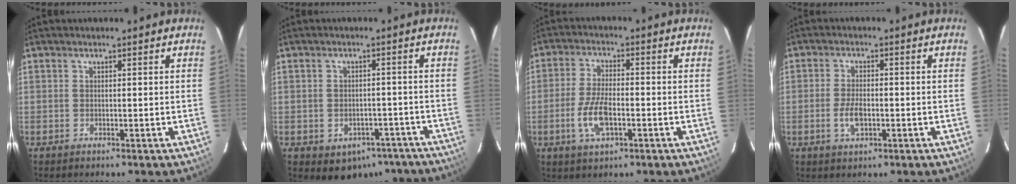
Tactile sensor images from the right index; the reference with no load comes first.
{"total": 9.7, "force": [-6.4, 6.6, 3.1], "torque": [-0.056, 0.025, -0.055]}
{"total": 7.8, "force": [-2.6, 3.2, 6.6], "torque": [-0.141, -0.003, -0.049]}
{"total": 4.4, "force": [-1.4, 2.1, 3.6], "torque": [-0.076, -0.002, -0.024]}